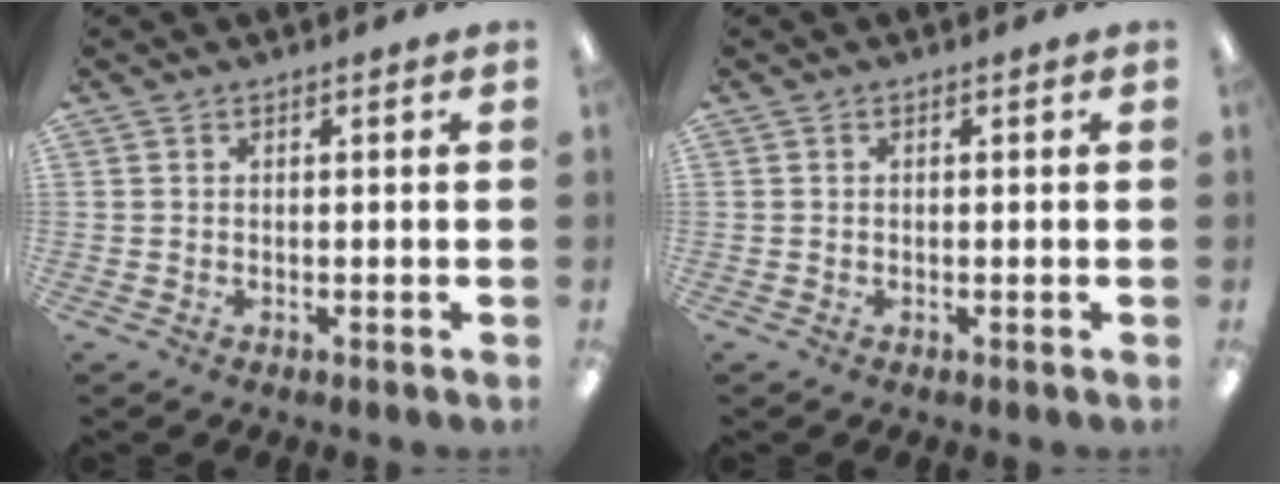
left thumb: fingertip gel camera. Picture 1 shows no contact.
{"total": 0.0}